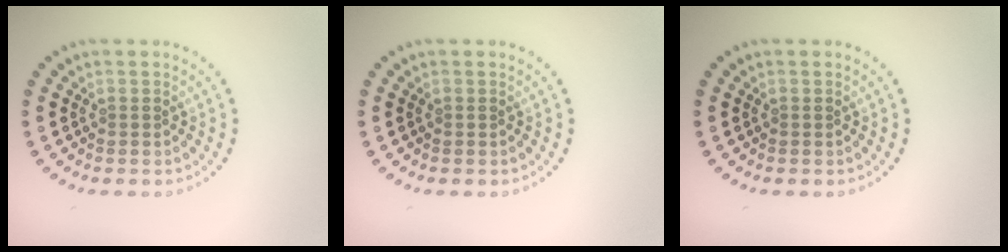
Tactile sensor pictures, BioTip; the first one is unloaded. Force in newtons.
{"total": 0.0}
{"total": 0.0}